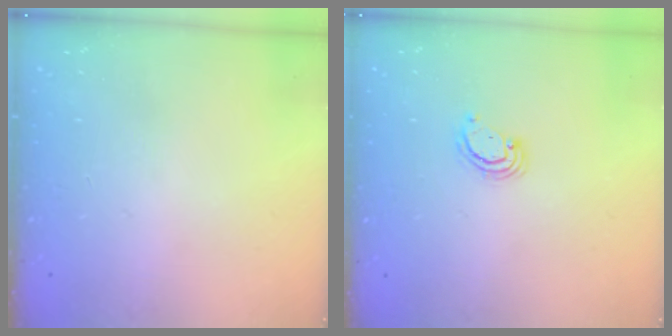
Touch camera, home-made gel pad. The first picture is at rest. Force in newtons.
{"total": 2.9, "press": 2.8, "slide": 0.3}